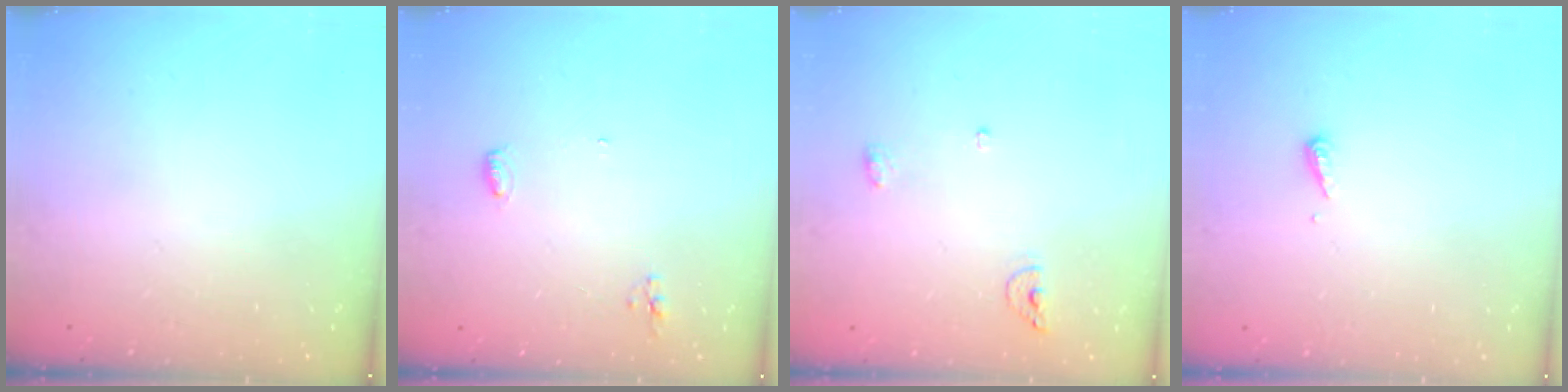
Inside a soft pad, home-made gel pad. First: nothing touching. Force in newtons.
{"total": 4.6, "press": 4.4, "slide": 1.1}
{"total": 5.7, "press": 5.7, "slide": 1.0}
{"total": 4.8, "press": 4.8, "slide": 0.5}